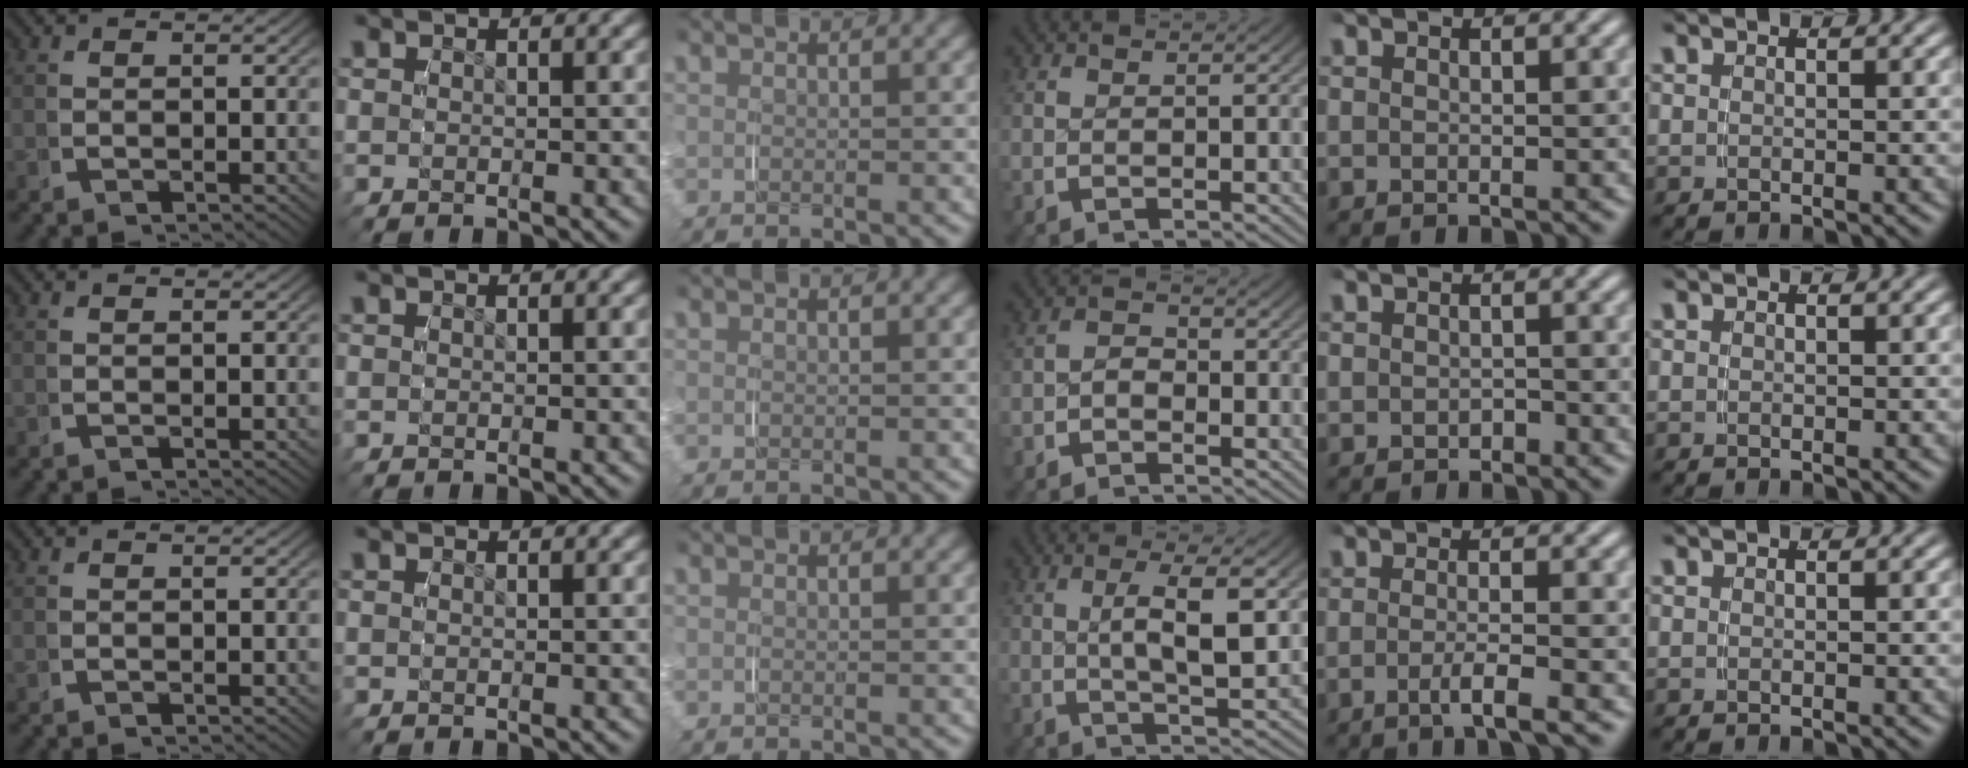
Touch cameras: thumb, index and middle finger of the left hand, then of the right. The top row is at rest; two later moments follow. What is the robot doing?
{"motion": "grasp_and_lifting", "object": "map"}